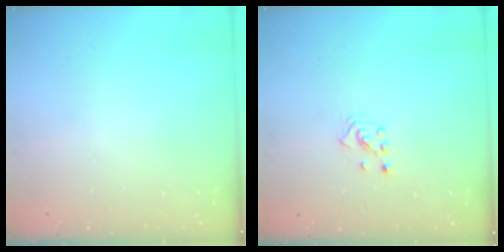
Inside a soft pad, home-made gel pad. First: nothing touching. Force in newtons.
{"total": 2.3, "press": 2.2, "slide": 0.8}